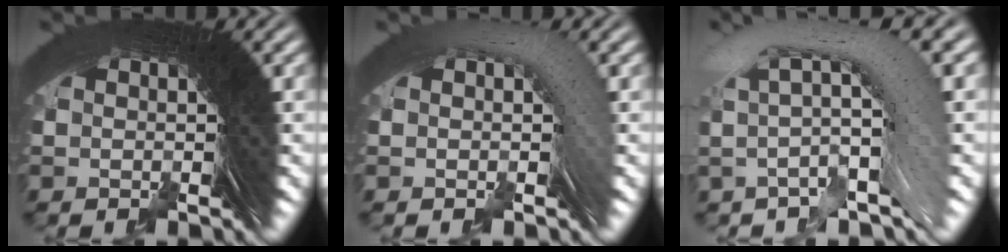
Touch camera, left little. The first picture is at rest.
{"total": 19.8, "force": [-0.9, -9.6, -17.3], "torque": [0.243, 0.017, -0.019]}
{"total": 26.2, "force": [3.3, -12.8, -22.6], "torque": [0.355, 0.109, 0.008]}